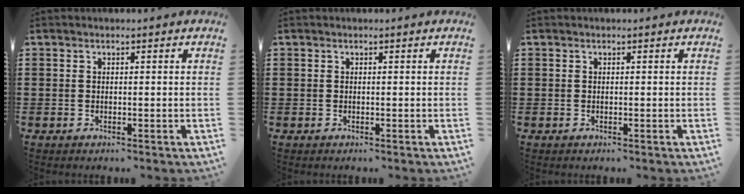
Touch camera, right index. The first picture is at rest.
{"total": 0.0}
{"total": 0.0}